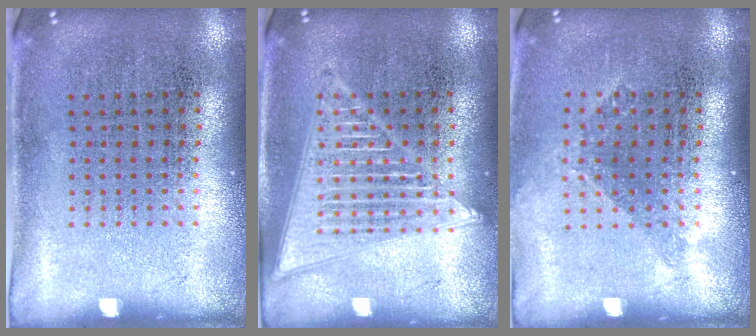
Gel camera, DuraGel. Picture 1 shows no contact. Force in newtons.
{"total": 3.2, "press": 3.2, "slide": 0.4}
{"total": 1.1, "press": 0.8, "slide": 0.7}